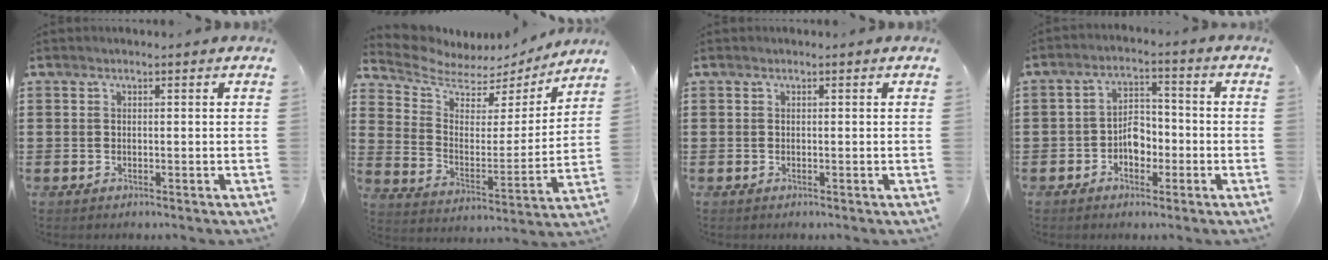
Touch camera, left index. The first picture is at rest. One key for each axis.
{"total": 5.1, "fx": 4.7, "fy": 2.0, "fz": 0.7, "tx": -0.051, "ty": -0.039, "tz": 0.076}
{"total": 0.0}
{"total": 4.6, "fx": -1.8, "fy": 3.1, "fz": 3.0, "tx": -0.056, "ty": 0.010, "tz": -0.035}